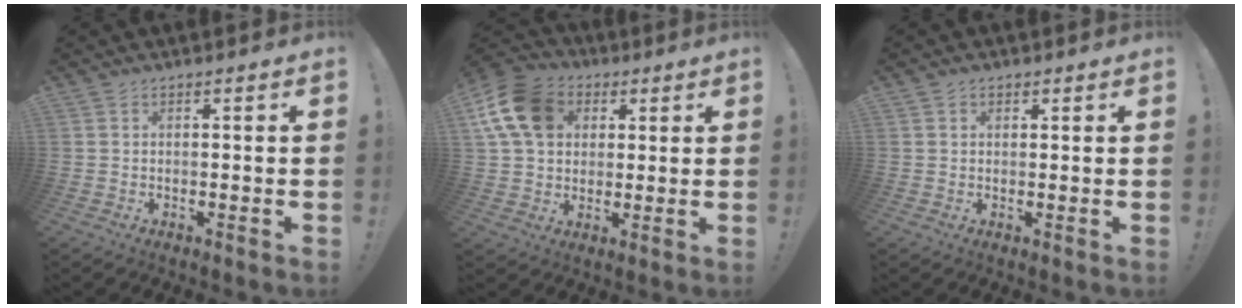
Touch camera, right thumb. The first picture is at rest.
{"total": 15.5, "force": [4.9, 12.0, 8.4], "torque": [-0.146, -0.008, 0.101]}
{"total": 1.0, "force": [0.6, 0.8, 0.2], "torque": [0.008, -0.004, 0.008]}